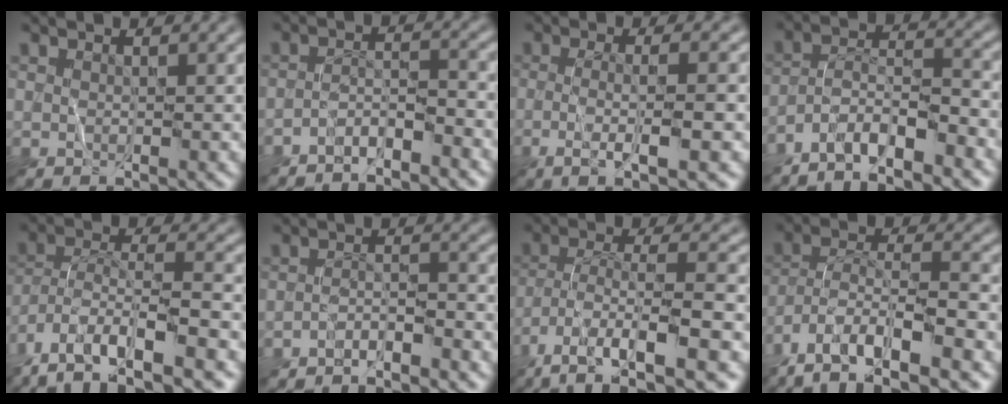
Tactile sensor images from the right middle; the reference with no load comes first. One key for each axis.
{"total": 2.8, "fx": -2.6, "fy": 0.4, "fz": 1.1, "tx": -0.017, "ty": 0.011, "tz": -0.053}
{"total": 5.2, "fx": -1.3, "fy": 1.1, "fz": 4.9, "tx": -0.076, "ty": 0.002, "tz": -0.026}
{"total": 7.1, "fx": -5.8, "fy": 1.4, "fz": 3.7, "tx": -0.056, "ty": 0.013, "tz": -0.105}
{"total": 13.8, "fx": -10.2, "fy": 4.8, "fz": 7.9, "tx": -0.138, "ty": 0.007, "tz": -0.150}
{"total": 2.4, "fx": -2.2, "fy": 0.3, "fz": 0.9, "tx": -0.010, "ty": 0.009, "tz": -0.045}
{"total": 10.8, "fx": -7.0, "fy": 2.9, "fz": 7.7, "tx": -0.144, "ty": -0.001, "tz": -0.118}
{"total": 13.3, "fx": -9.8, "fy": 4.3, "fz": 7.9, "tx": -0.135, "ty": 0.002, "tz": -0.155}